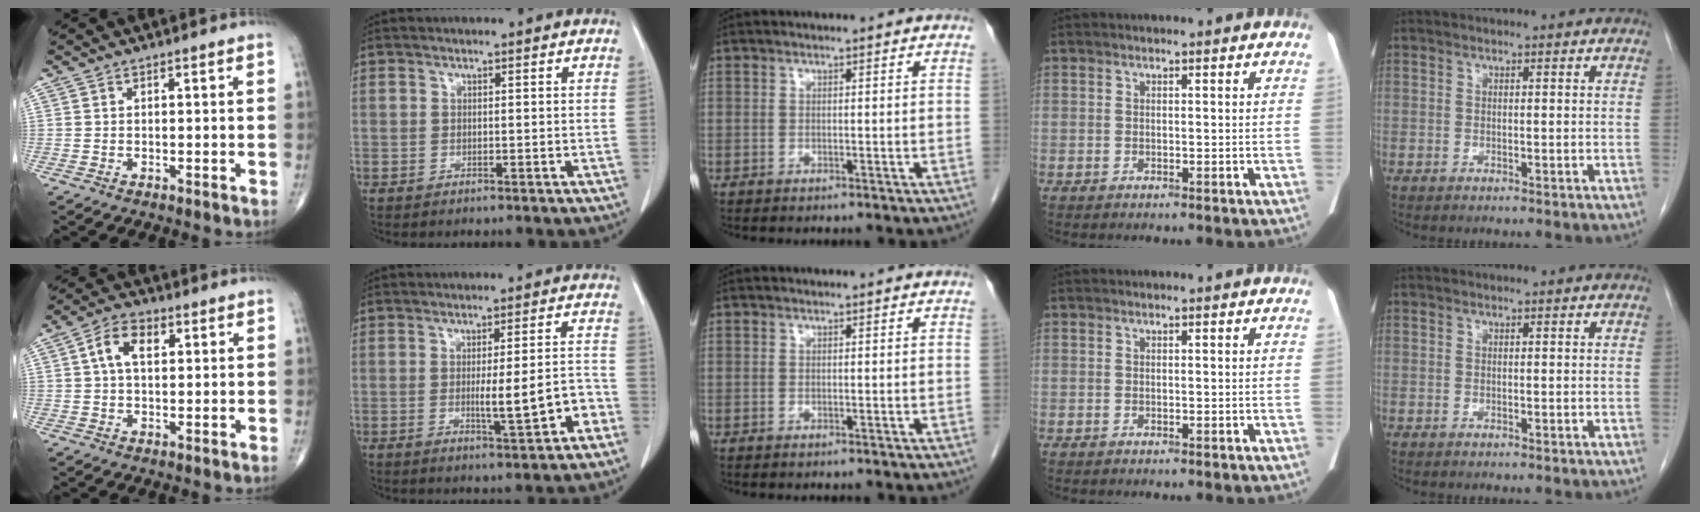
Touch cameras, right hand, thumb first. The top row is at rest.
{"thumb": {"total": 6.5, "force": [1.8, 3.9, 5.0], "torque": [-0.081, 0.010, 0.027]}, "index": {"total": 7.4, "force": [-2.3, 0.6, 7.0], "torque": [-0.102, 0.000, -0.027]}}